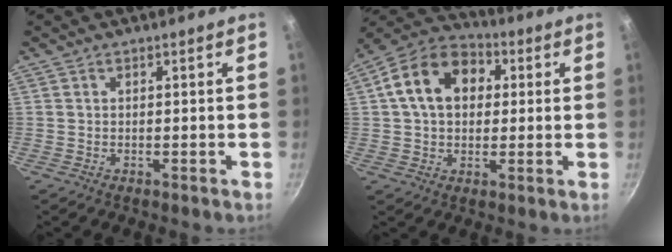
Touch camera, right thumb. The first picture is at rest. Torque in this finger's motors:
{"motor_torque": [1.22, 2.12, 0.71, -0.31, 0.27]}